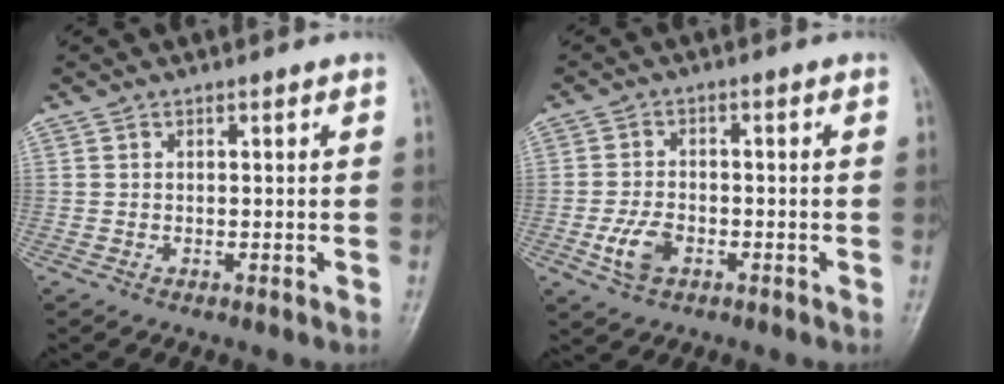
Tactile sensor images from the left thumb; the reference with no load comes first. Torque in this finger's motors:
{"motor_torque": [0.00, 0.17, 0.43, 0.06, 0.05]}